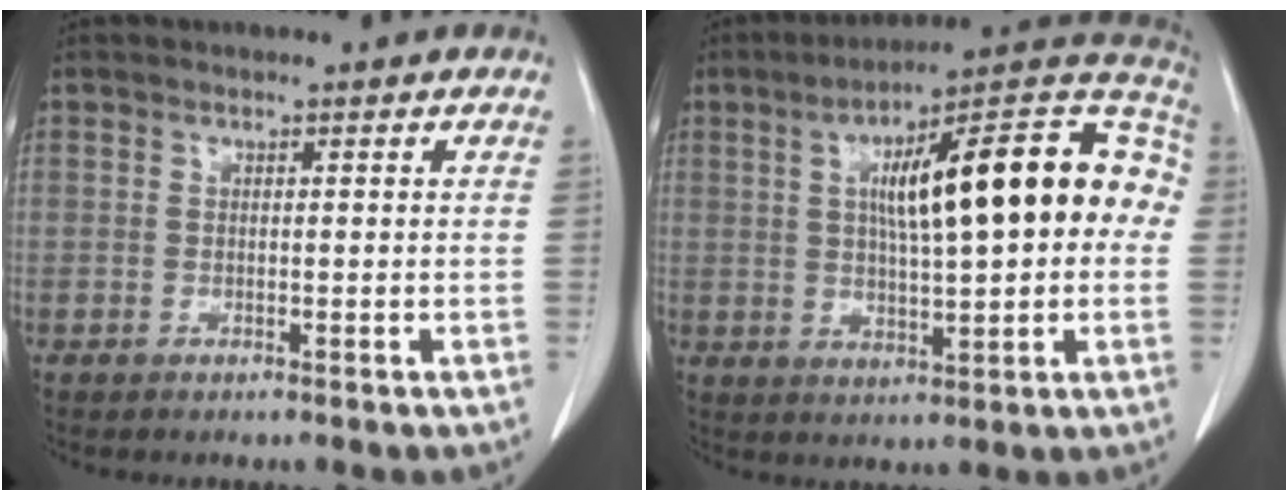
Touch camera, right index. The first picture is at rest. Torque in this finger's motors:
{"motor_torque": [2.06, 0.08, 0.86, 0.21]}